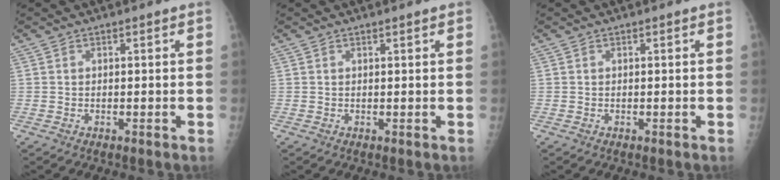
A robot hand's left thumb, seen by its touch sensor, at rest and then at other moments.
{"total": 1.1, "force": [0.8, 0.1, 0.7], "torque": [-0.007, 0.001, 0.012]}
{"total": 0.0}